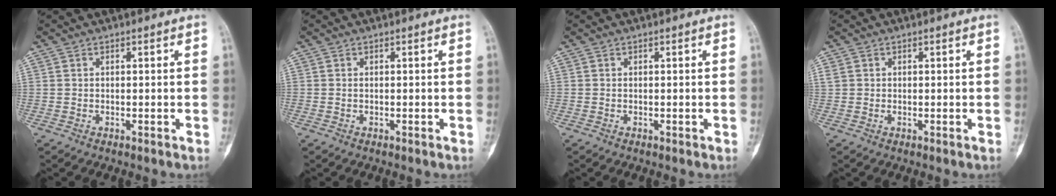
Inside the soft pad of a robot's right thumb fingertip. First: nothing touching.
{"total": 0.0}
{"total": 0.0}
{"total": 1.1, "force": [0.2, 1.0, 0.4], "torque": [-0.007, 0.002, 0.006]}